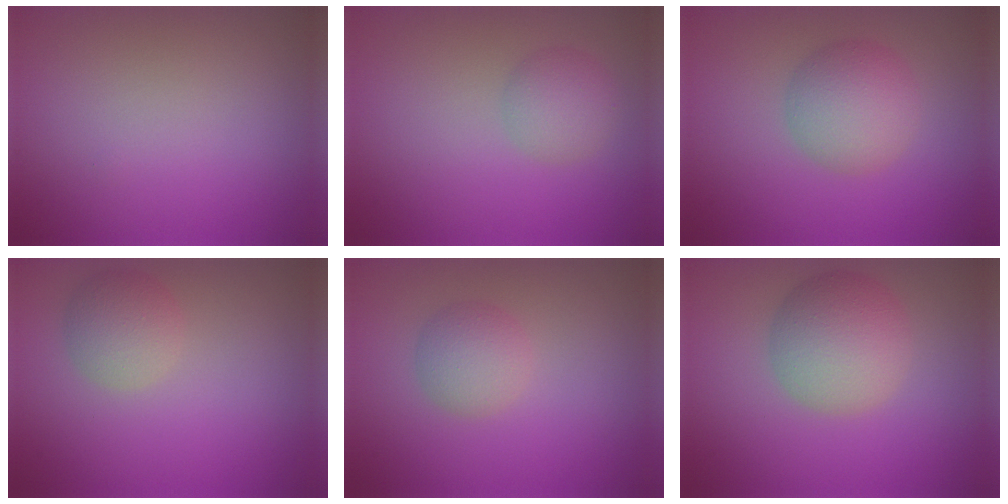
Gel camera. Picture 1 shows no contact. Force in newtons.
{"total": 2.5, "press": 2.5, "slide": 0.0}
{"total": 4.4, "press": 4.4, "slide": 0.2}
{"total": 2.7, "press": 2.7, "slide": 0.1}
{"total": 2.5, "press": 2.4, "slide": 0.2}
{"total": 5.5, "press": 5.5, "slide": 0.0}